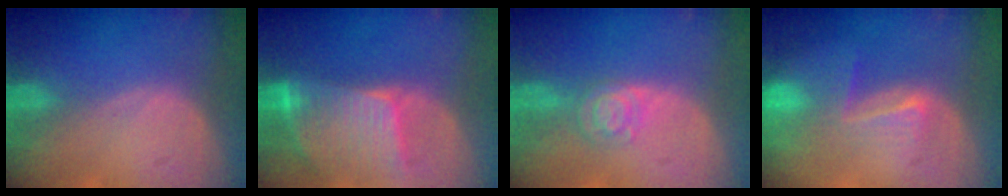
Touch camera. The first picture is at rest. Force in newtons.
{"total": 9.4, "press": 8.2, "slide": 4.5}
{"total": 4.7, "press": 4.1, "slide": 2.3}
{"total": 8.2, "press": 7.1, "slide": 4.1}